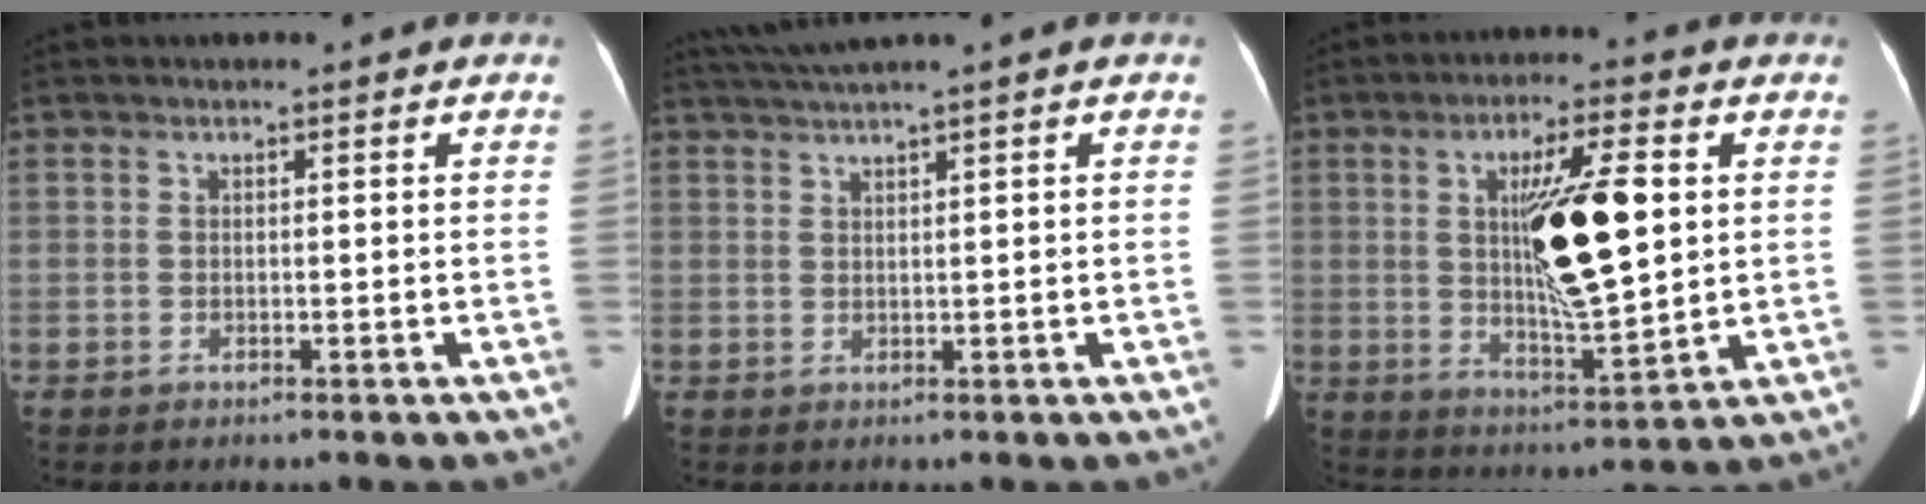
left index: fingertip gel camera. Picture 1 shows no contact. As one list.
[{"total": 3.6, "force": [2.7, -1.1, 2.1], "torque": [-0.048, 0.015, 0.058]}, {"total": 13.4, "force": [2.2, 2.3, 13.1], "torque": [-0.229, 0.001, 0.038]}]